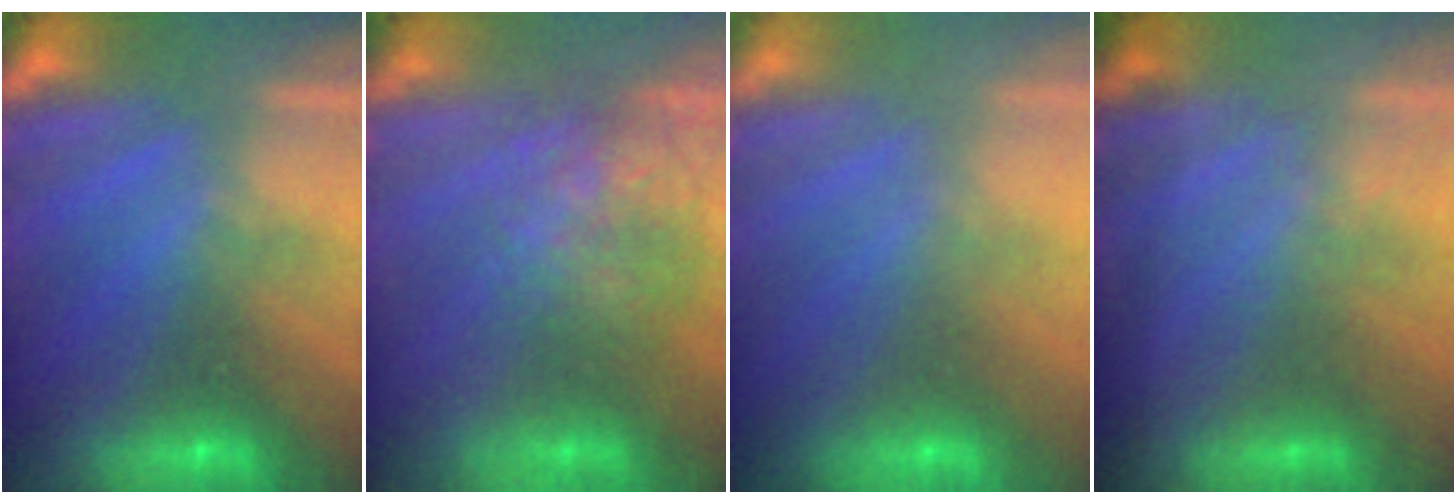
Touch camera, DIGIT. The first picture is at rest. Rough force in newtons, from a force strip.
{"total": 7.7}
{"total": 2.9}
{"total": 1.3}